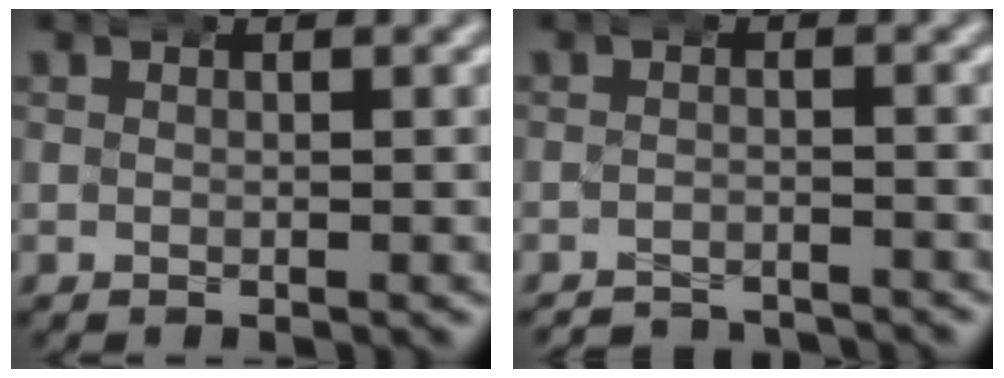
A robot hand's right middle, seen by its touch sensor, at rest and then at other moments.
{"total": 4.2, "force": [-4.2, 0.6, 0.1], "torque": [-0.003, -0.012, -0.068]}